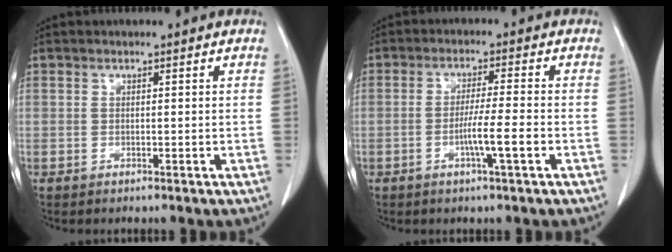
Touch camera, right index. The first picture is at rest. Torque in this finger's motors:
{"motor_torque": [0.72, -0.40, 0.41, 0.05]}